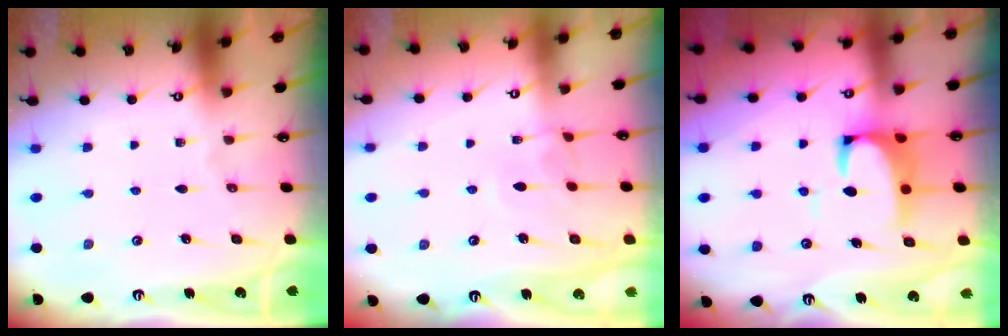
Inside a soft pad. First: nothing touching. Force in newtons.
{"total": 1.2, "press": 1.2, "slide": 0.4}
{"total": 3.8, "press": 3.6, "slide": 1.2}